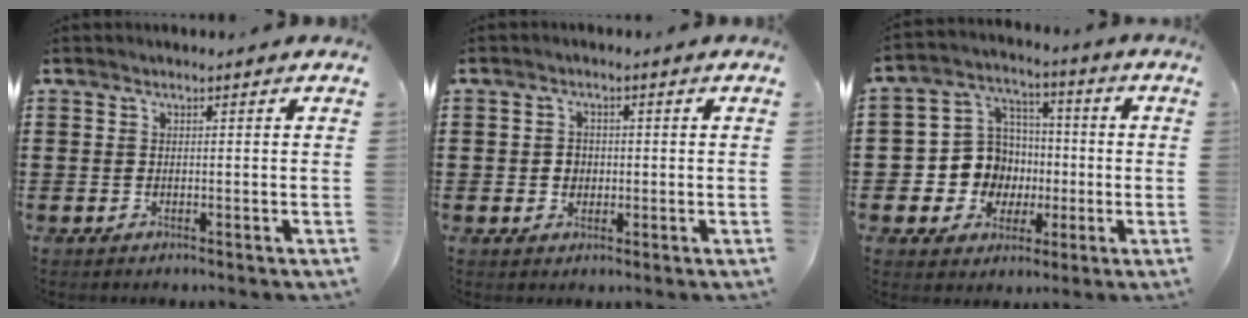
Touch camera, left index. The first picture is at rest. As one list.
[{"total": 2.1, "force": [-0.1, 1.9, 0.8], "torque": [-0.023, 0.007, -0.006]}, {"total": 9.8, "force": [-0.6, 9.4, 2.6], "torque": [-0.088, 0.006, -0.002]}]